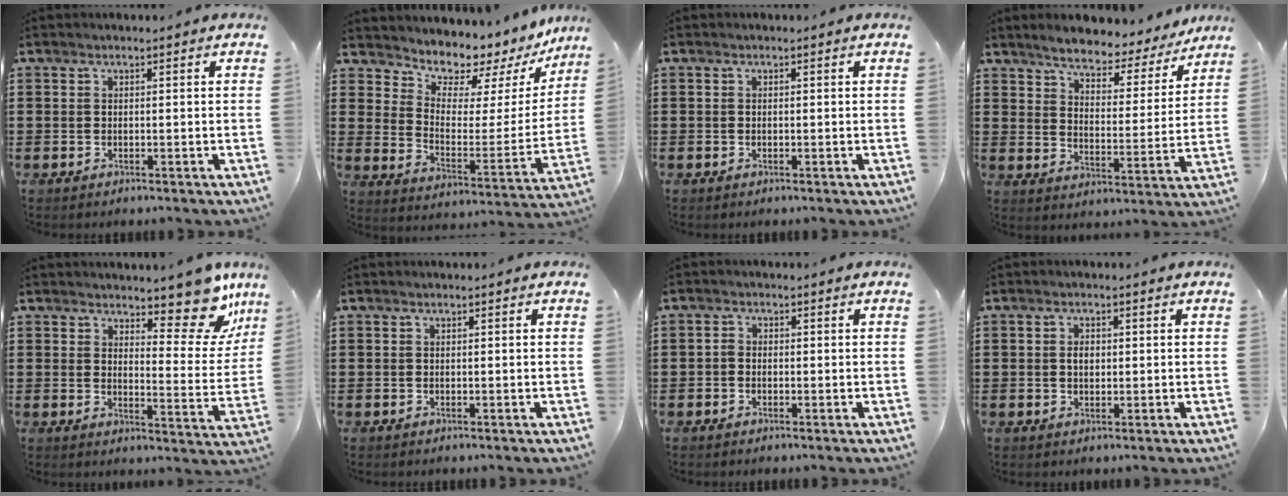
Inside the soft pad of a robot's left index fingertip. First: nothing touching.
{"total": 6.4, "force": [6.1, 2.2, 0.0], "torque": [-0.028, -0.061, 0.102]}
{"total": 0.0}
{"total": 5.3, "force": [5.0, 0.9, 1.3], "torque": [-0.046, -0.035, 0.079]}
{"total": 10.6, "force": [8.6, 3.2, 5.3], "torque": [-0.068, -0.059, 0.149]}
{"total": 0.0}
{"total": 1.1, "force": [-0.5, 0.8, 0.6], "torque": [-0.014, 0.002, -0.010]}
{"total": 2.0, "force": [0.3, 1.2, 1.5], "torque": [-0.033, 0.007, 0.005]}